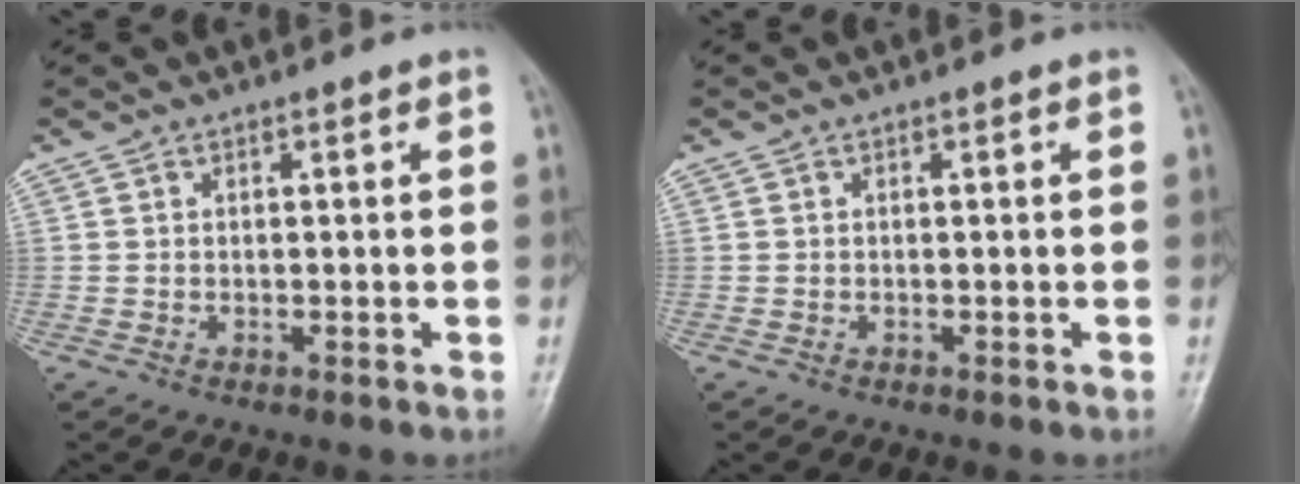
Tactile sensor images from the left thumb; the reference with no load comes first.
{"total": 0.0}